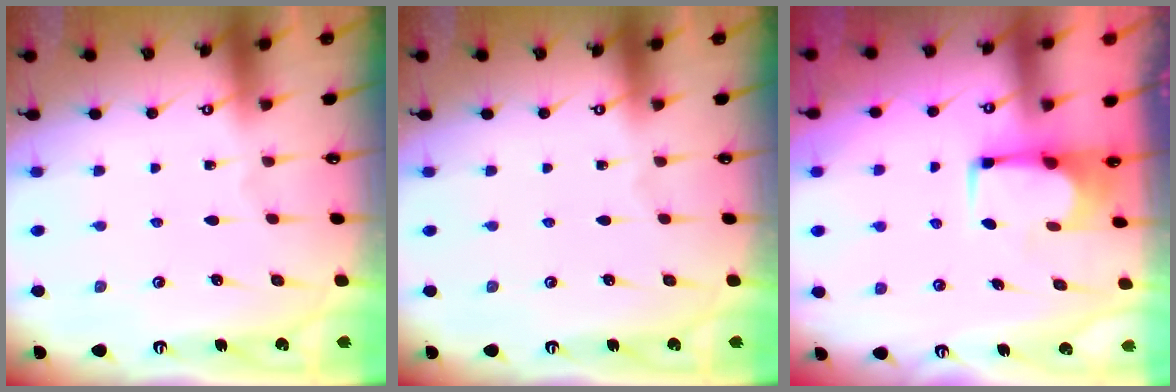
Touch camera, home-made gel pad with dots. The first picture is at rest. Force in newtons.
{"total": 0.0}
{"total": 4.8, "press": 4.8, "slide": 0.3}